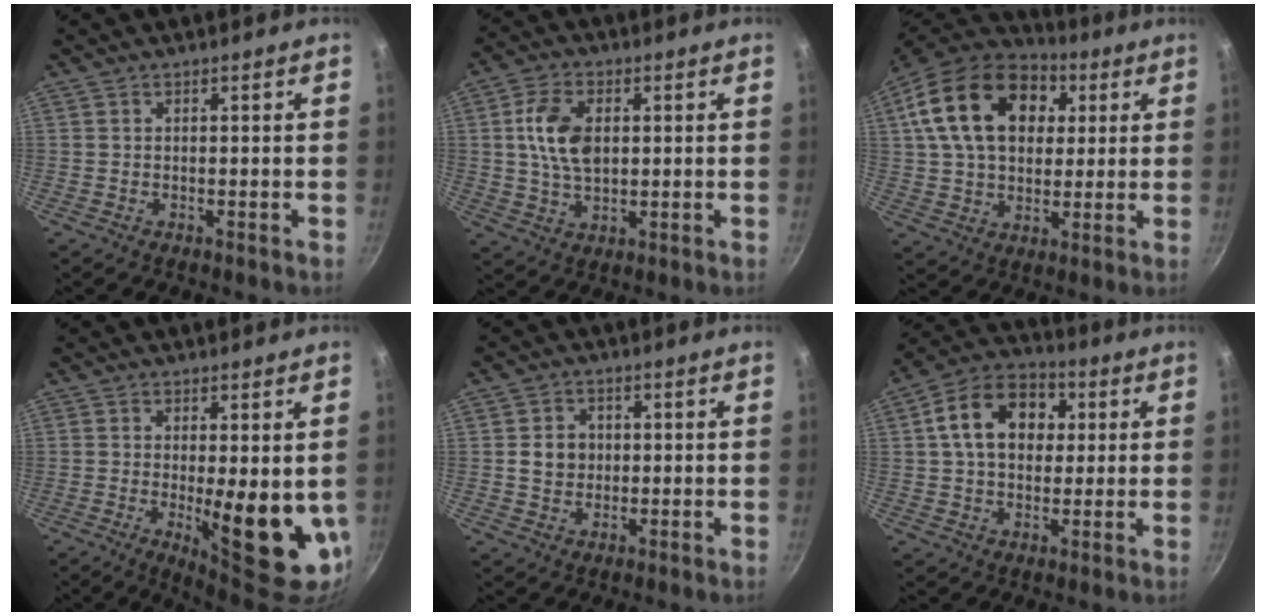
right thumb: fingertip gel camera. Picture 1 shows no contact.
{"total": 10.0, "force": [1.5, 6.3, 7.7], "torque": [-0.131, 0.002, 0.026]}
{"total": 22.1, "force": [6.8, 15.1, 14.6], "torque": [-0.235, 0.007, 0.108]}
{"total": 13.4, "force": [-1.1, 4.1, 12.7], "torque": [-0.153, -0.021, -0.002]}
{"total": 5.1, "force": [0.3, 4.4, 2.4], "torque": [-0.021, 0.005, 0.003]}
{"total": 14.6, "force": [3.0, 10.6, 9.6], "torque": [-0.131, 0.021, 0.034]}